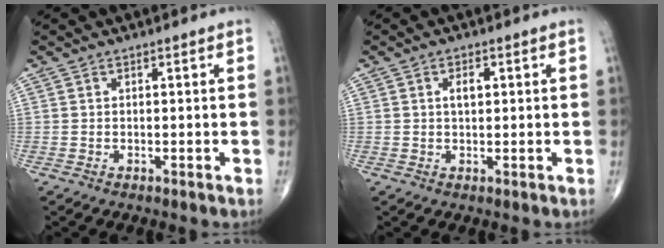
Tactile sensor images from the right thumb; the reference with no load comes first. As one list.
[{"total": 2.4, "force": [0.6, 1.3, 1.9], "torque": [-0.031, 0.001, 0.009]}]